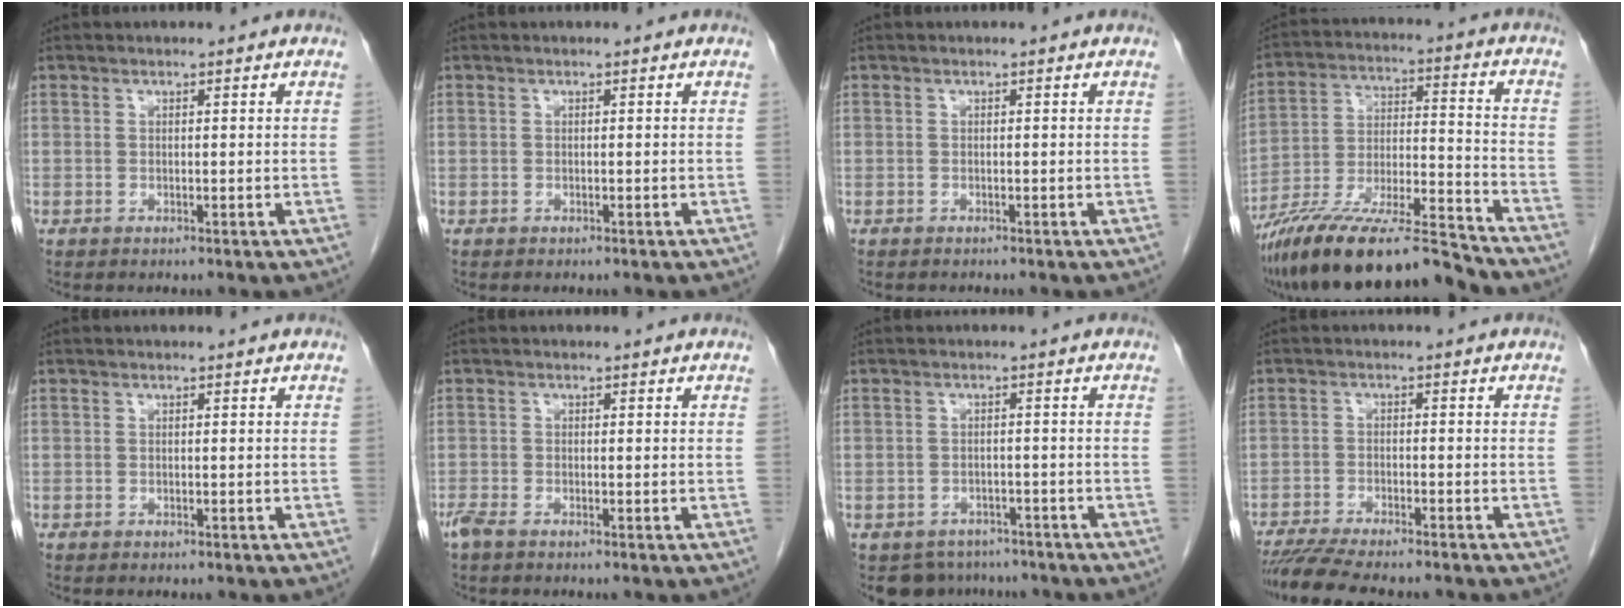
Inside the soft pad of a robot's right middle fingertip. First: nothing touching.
{"total": 0.0}
{"total": 0.5, "force": [-0.5, 0.0, 0.0], "torque": [-0.012, -0.004, -0.009]}
{"total": 19.2, "force": [-16.6, 1.4, 9.6], "torque": [-0.182, -0.007, -0.297]}
{"total": 0.0}
{"total": 1.9, "force": [-1.5, 0.5, 1.1], "torque": [-0.031, -0.006, -0.029]}
{"total": 5.9, "force": [-4.9, 3.3, 0.2], "torque": [0.004, 0.005, -0.064]}
{"total": 10.0, "force": [-8.8, 1.1, 4.7], "torque": [-0.071, -0.017, -0.134]}